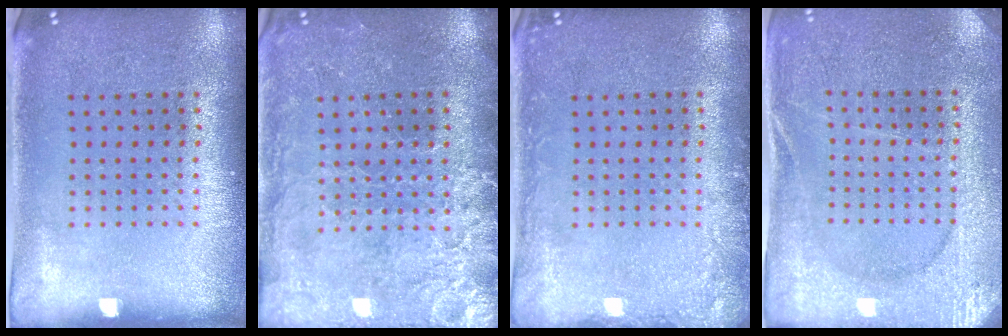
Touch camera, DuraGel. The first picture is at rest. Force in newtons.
{"total": 3.3, "press": 3.2, "slide": 1.0}
{"total": 1.7, "press": 1.7, "slide": 0.3}
{"total": 2.9, "press": 2.9, "slide": 0.3}